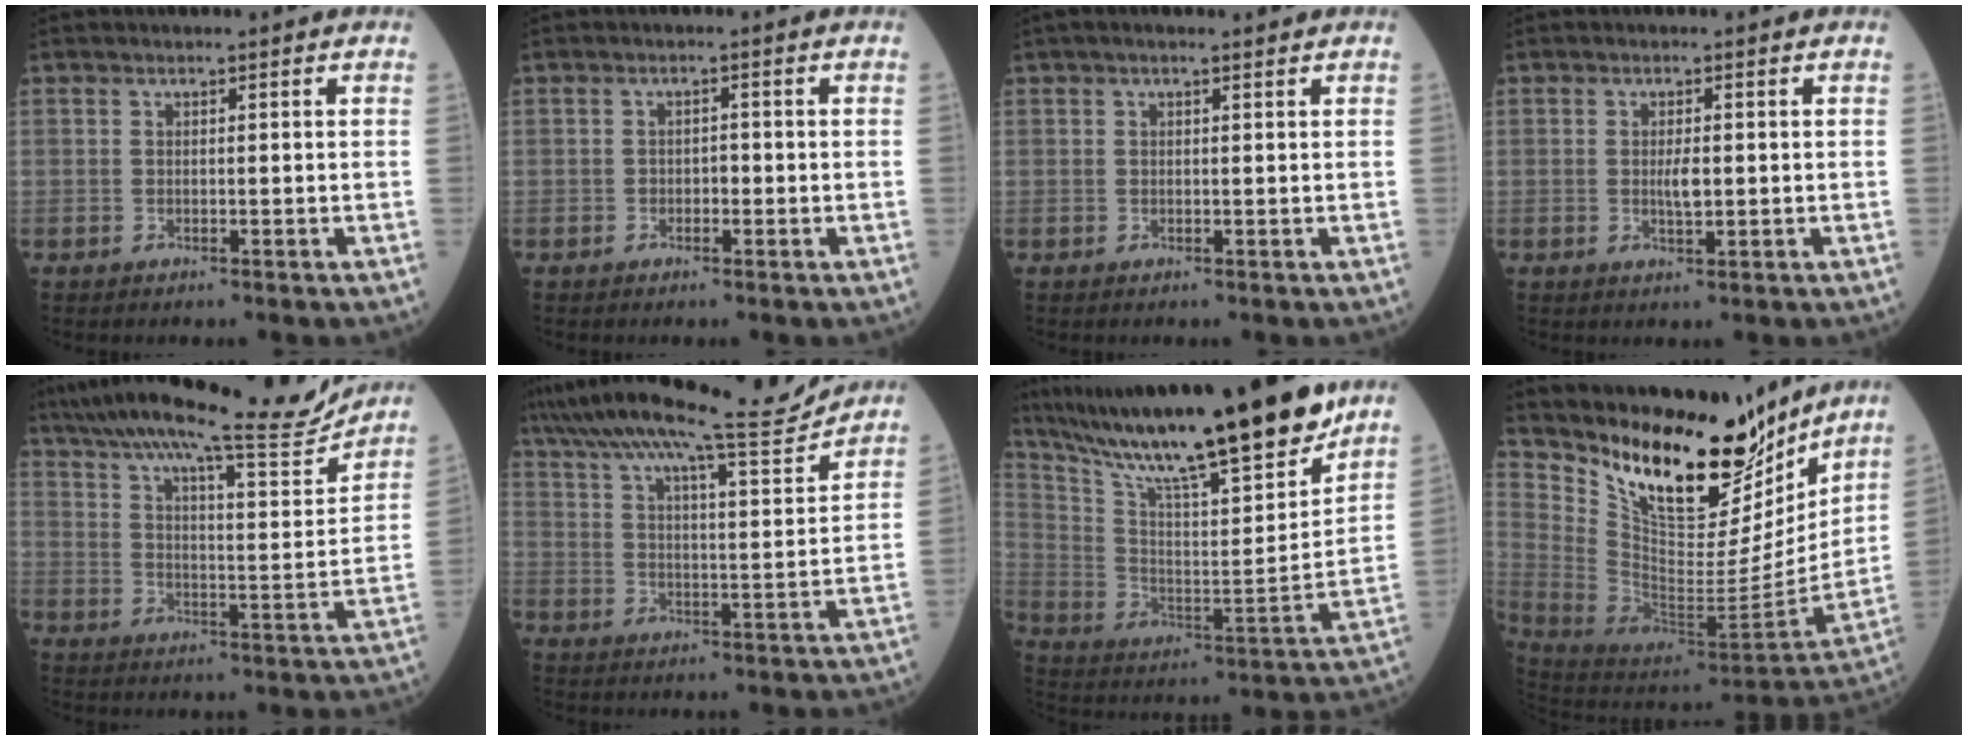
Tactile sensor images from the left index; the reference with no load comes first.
{"total": 1.3, "force": [-0.4, 0.8, 0.9], "torque": [-0.009, 0.004, -0.009]}
{"total": 1.9, "force": [1.4, 0.3, 1.3], "torque": [-0.026, 0.016, 0.020]}
{"total": 2.3, "force": [0.0, 0.6, 2.2], "torque": [-0.044, -0.002, 0.002]}
{"total": 20.6, "force": [18.6, 1.3, 8.7], "torque": [-0.147, -0.022, 0.266]}
{"total": 17.7, "force": [16.1, 0.0, 7.4], "torque": [-0.125, -0.010, 0.241]}
{"total": 25.2, "force": [20.7, 1.5, 14.3], "torque": [-0.255, -0.023, 0.333]}
{"total": 22.4, "force": [17.2, 7.8, 12.0], "torque": [-0.206, -0.027, 0.293]}